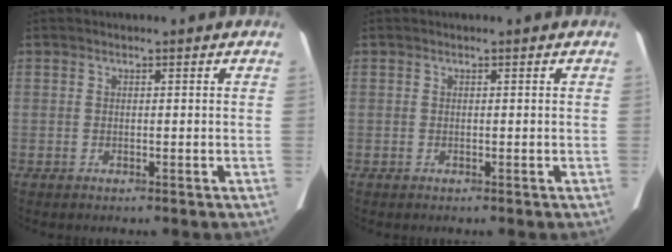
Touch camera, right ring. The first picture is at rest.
{"total": 0.0}